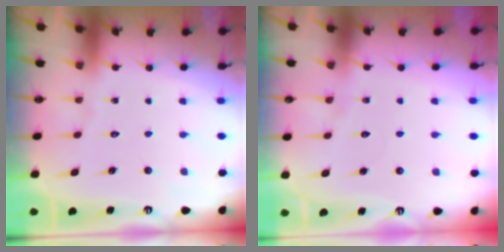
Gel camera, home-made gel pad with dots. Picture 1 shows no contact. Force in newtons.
{"total": 4.4, "press": 4.4, "slide": 0.4}